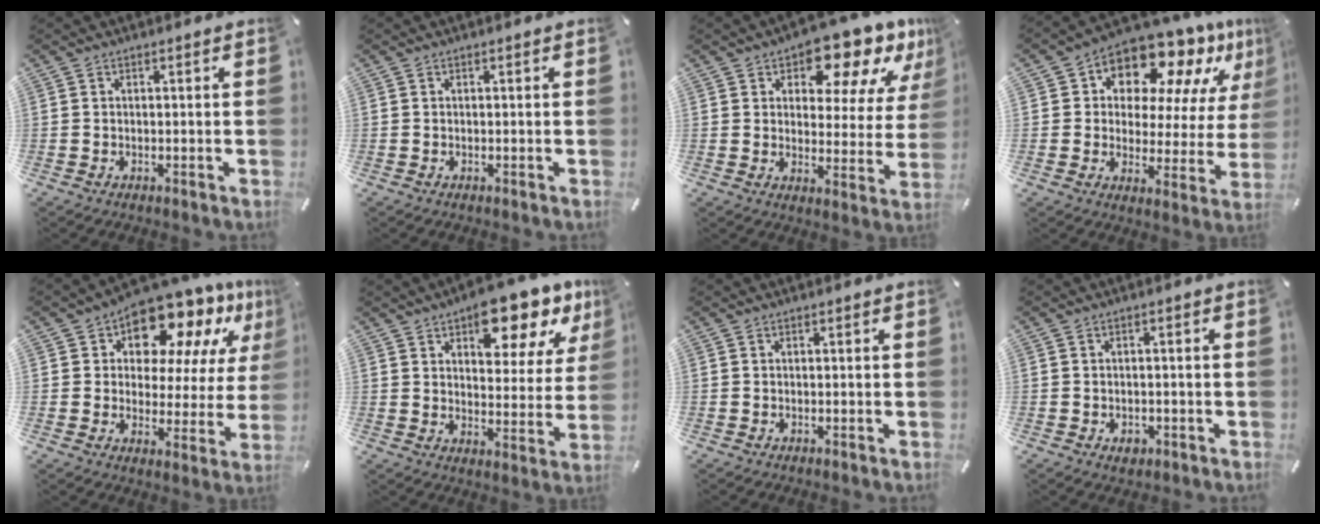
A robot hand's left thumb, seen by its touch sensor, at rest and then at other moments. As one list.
[{"total": 0.0}, {"total": 14.8, "force": [11.2, 6.5, 7.3], "torque": [-0.105, -0.077, 0.190]}, {"total": 13.6, "force": [10.6, 6.7, 5.2], "torque": [-0.079, -0.099, 0.180]}, {"total": 13.4, "force": [10.3, 6.7, 5.5], "torque": [-0.090, -0.084, 0.176]}, {"total": 13.4, "force": [9.2, 6.3, 7.5], "torque": [-0.078, -0.060, 0.153]}, {"total": 0.0}, {"total": 2.2, "force": [-0.9, 1.7, 1.2], "torque": [-0.021, 0.005, -0.017]}]